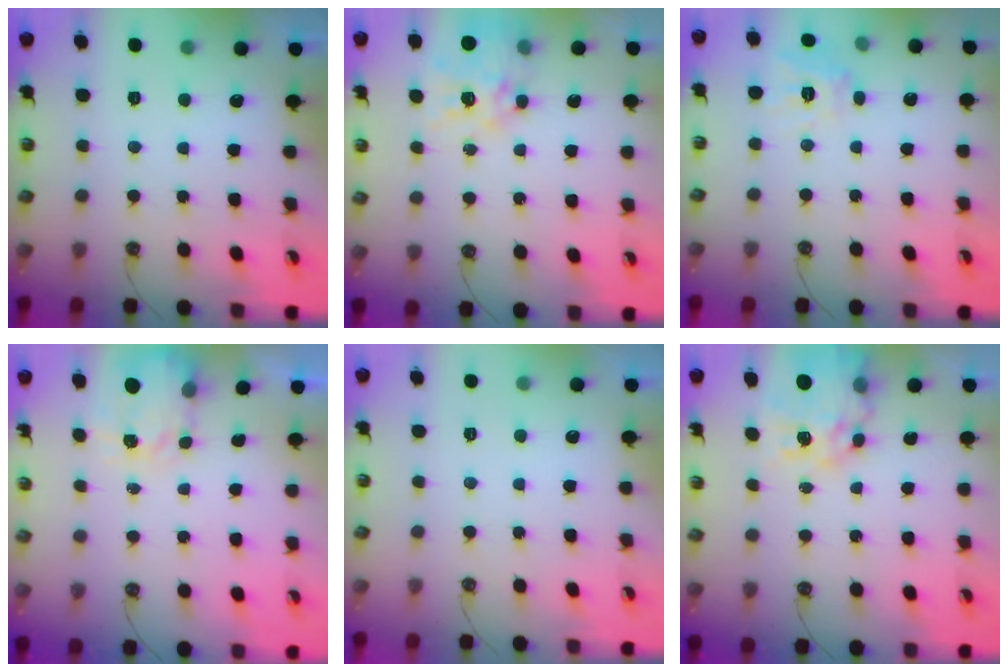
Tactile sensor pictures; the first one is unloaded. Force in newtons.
{"total": 14.3, "press": 14.3, "slide": 1.3}
{"total": 10.3, "press": 10.3, "slide": 0.6}
{"total": 4.0, "press": 3.9, "slide": 0.6}
{"total": 0.0}
{"total": 13.2, "press": 13.2, "slide": 1.2}